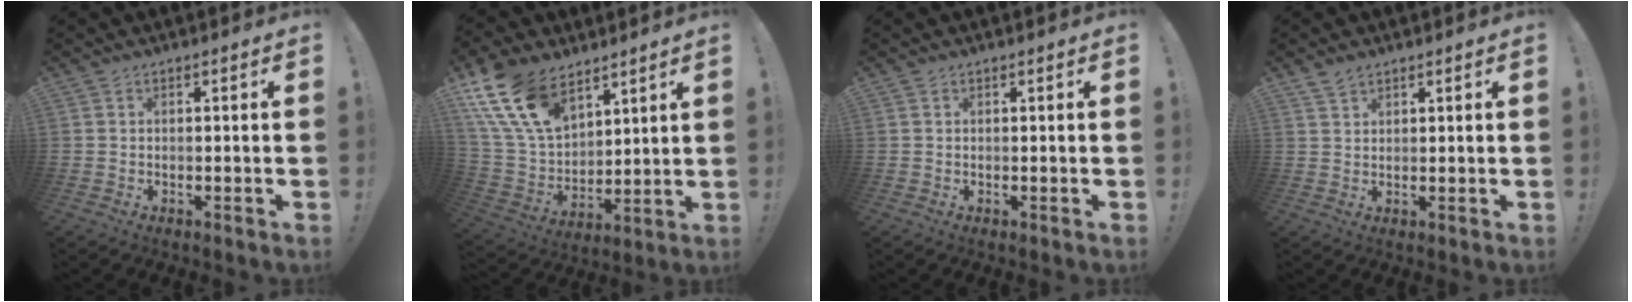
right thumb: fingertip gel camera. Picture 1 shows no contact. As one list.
[{"total": 18.6, "force": [11.5, 10.5, 10.2], "torque": [-0.217, -0.062, 0.217]}, {"total": 0.0}, {"total": 2.7, "force": [2.3, 1.0, 1.0], "torque": [-0.017, -0.014, 0.042]}]